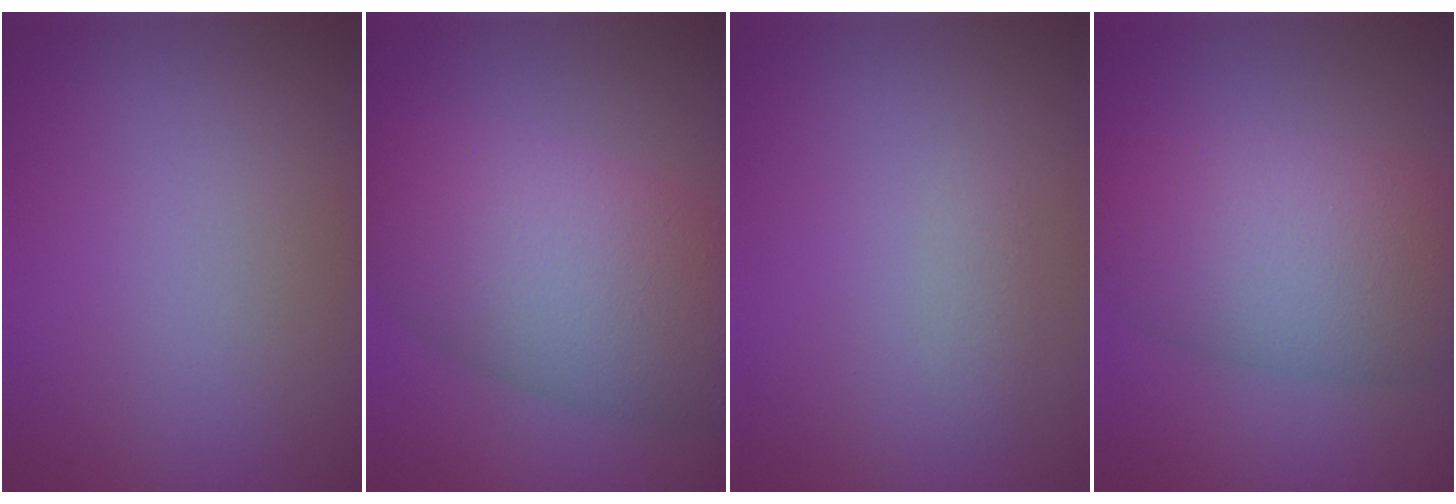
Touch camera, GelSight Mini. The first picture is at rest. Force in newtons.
{"total": 10.4, "press": 10.3, "slide": 0.3}
{"total": 0.8, "press": 0.8, "slide": 0.0}
{"total": 8.7, "press": 8.7, "slide": 0.1}